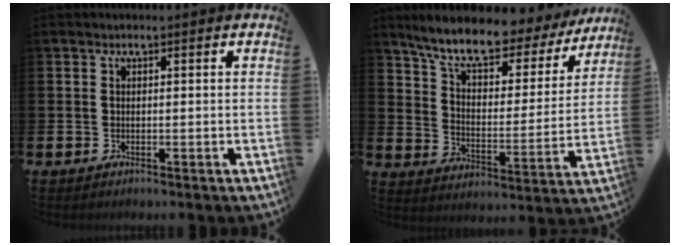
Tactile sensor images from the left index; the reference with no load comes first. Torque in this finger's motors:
{"motor_torque": [1.10, -1.04, 1.05, 0.21]}